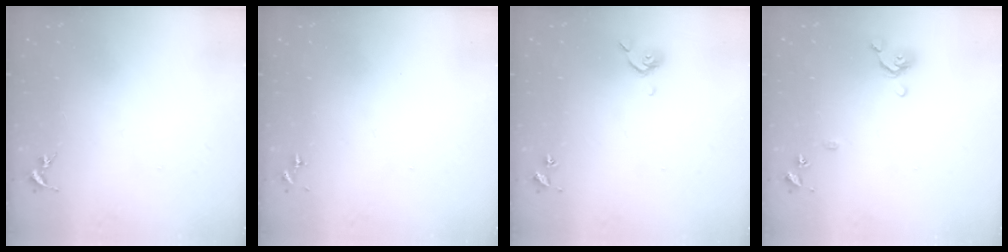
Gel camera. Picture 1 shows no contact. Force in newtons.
{"total": 0.0}
{"total": 4.6, "press": 4.5, "slide": 1.0}
{"total": 8.6, "press": 8.5, "slide": 1.3}